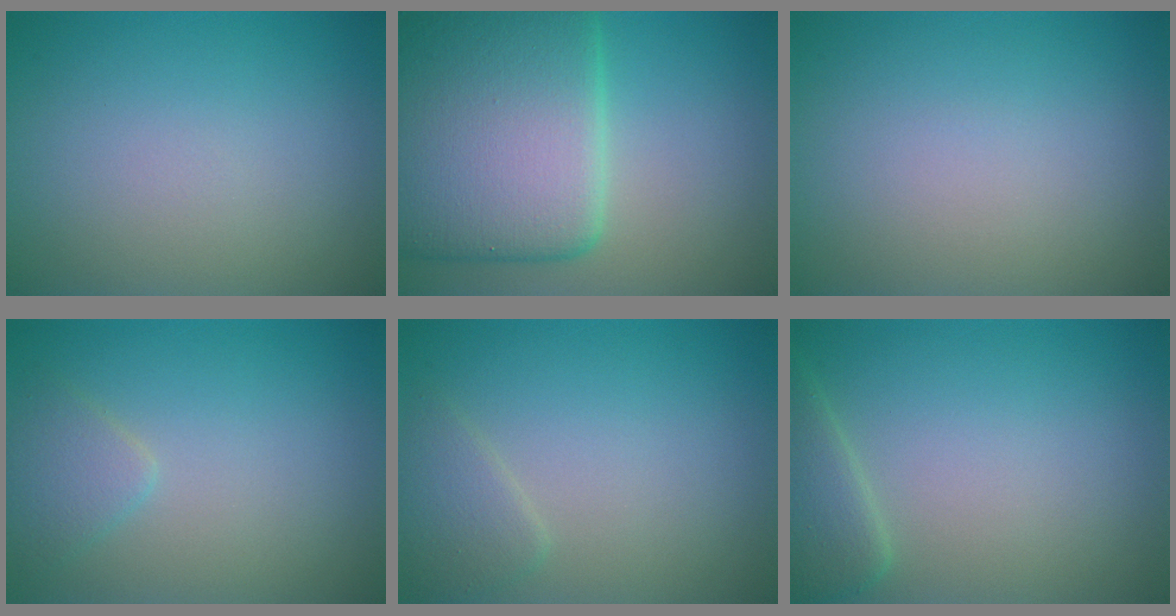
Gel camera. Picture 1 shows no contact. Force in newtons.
{"total": 13.4, "press": 13.4, "slide": 0.5}
{"total": 0.0}
{"total": 1.9, "press": 1.9, "slide": 0.1}
{"total": 1.8, "press": 1.8, "slide": 0.1}
{"total": 2.8, "press": 2.8, "slide": 0.2}